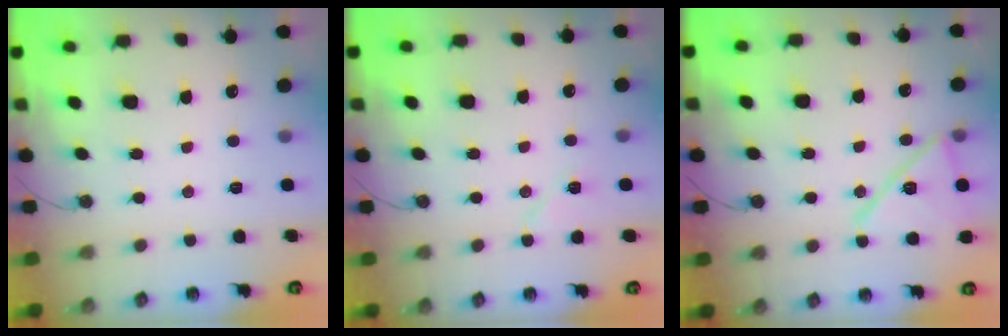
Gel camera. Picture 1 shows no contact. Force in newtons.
{"total": 5.7, "press": 5.5, "slide": 1.3}
{"total": 15.2, "press": 15.1, "slide": 1.8}